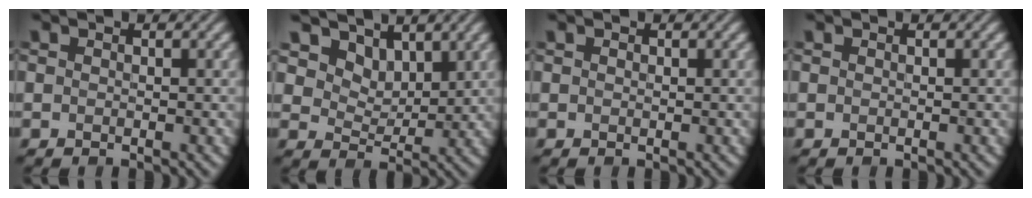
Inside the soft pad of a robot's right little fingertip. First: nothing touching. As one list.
[{"total": 6.2, "force": [4.3, 3.6, 2.6], "torque": [-0.076, -0.023, 0.080]}, {"total": 0.0}, {"total": 0.0}]